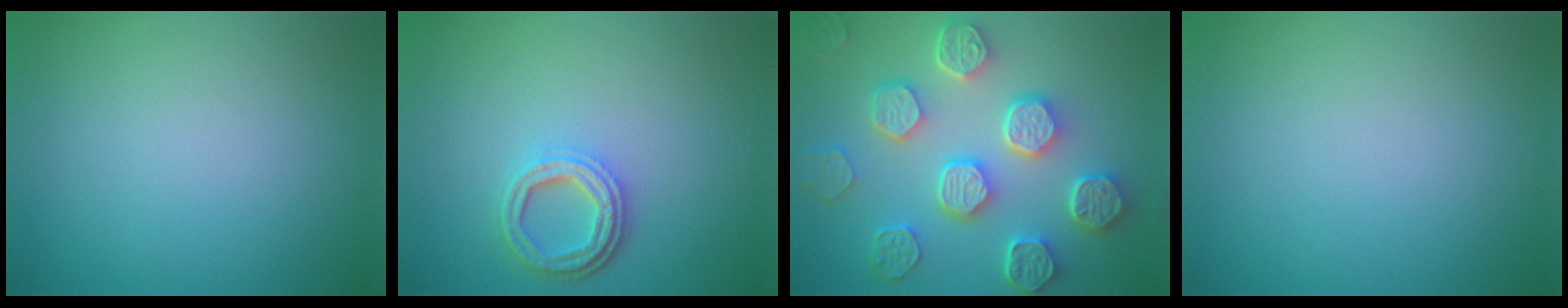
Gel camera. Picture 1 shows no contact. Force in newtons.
{"total": 3.8, "press": 2.9, "slide": 2.4}
{"total": 8.2, "press": 6.6, "slide": 4.9}
{"total": 0.0}